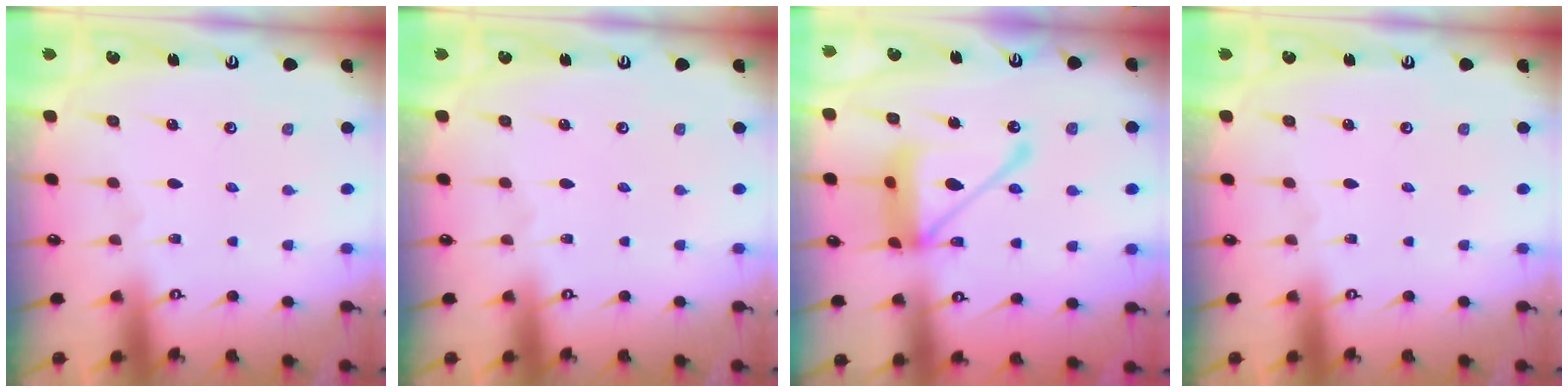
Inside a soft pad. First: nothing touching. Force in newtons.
{"total": 0.0}
{"total": 16.6, "press": 16.5, "slide": 1.6}
{"total": 0.0}